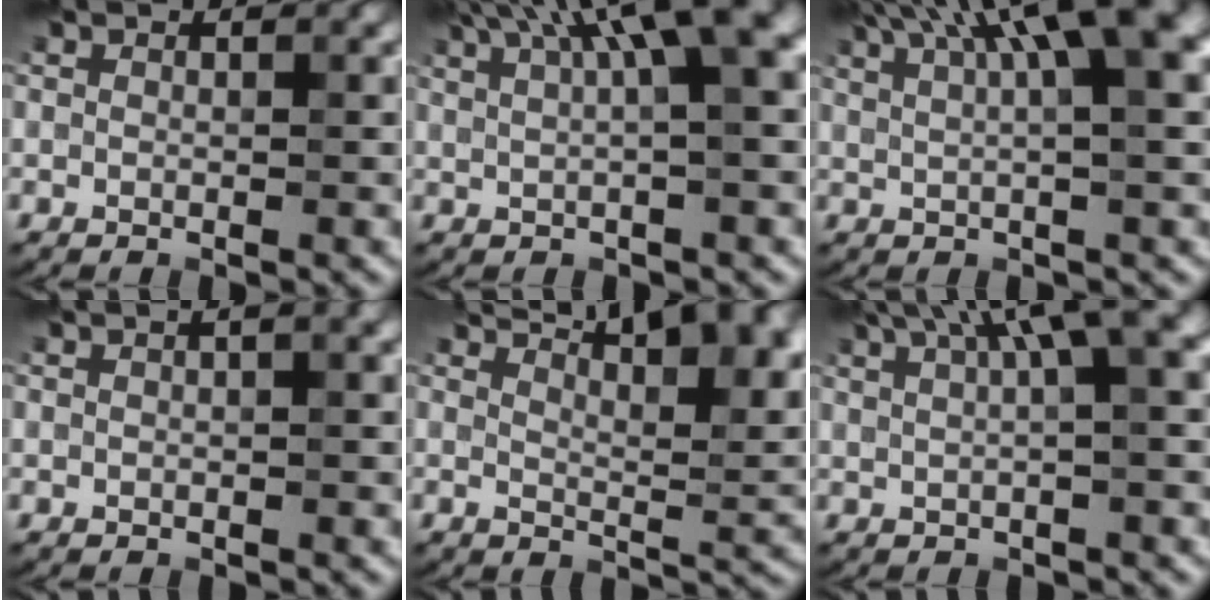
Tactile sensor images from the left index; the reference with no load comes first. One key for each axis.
{"total": 10.3, "fx": 4.4, "fy": 2.8, "fz": 8.8, "tx": -0.102, "ty": 0.031, "tz": 0.064}
{"total": 11.4, "fx": 5.1, "fy": 3.2, "fz": 9.7, "tx": -0.115, "ty": 0.033, "tz": 0.071}
{"total": 1.8, "fx": 0.7, "fy": 0.6, "fz": 1.6, "tx": -0.021, "ty": 0.004, "tz": 0.003}
{"total": 14.6, "fx": 9.6, "fy": 4.9, "fz": 9.8, "tx": -0.106, "ty": 0.039, "tz": 0.115}
{"total": 9.0, "fx": 4.0, "fy": 2.6, "fz": 7.6, "tx": -0.077, "ty": 0.033, "tz": 0.057}